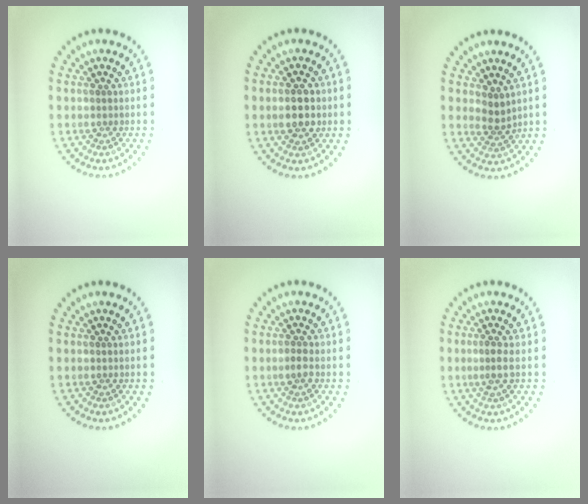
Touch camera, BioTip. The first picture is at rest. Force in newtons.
{"total": 3.0, "press": 2.9, "slide": 0.2}
{"total": 1.8, "press": 1.3, "slide": 1.2}
{"total": 0.0}
{"total": 1.2, "press": 1.1, "slide": 0.4}
{"total": 1.5, "press": 0.9, "slide": 1.1}